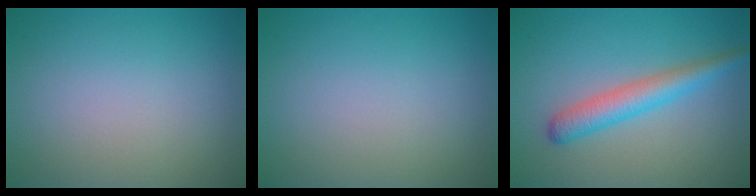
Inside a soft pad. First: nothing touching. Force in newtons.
{"total": 0.0}
{"total": 3.7, "press": 3.7, "slide": 0.1}